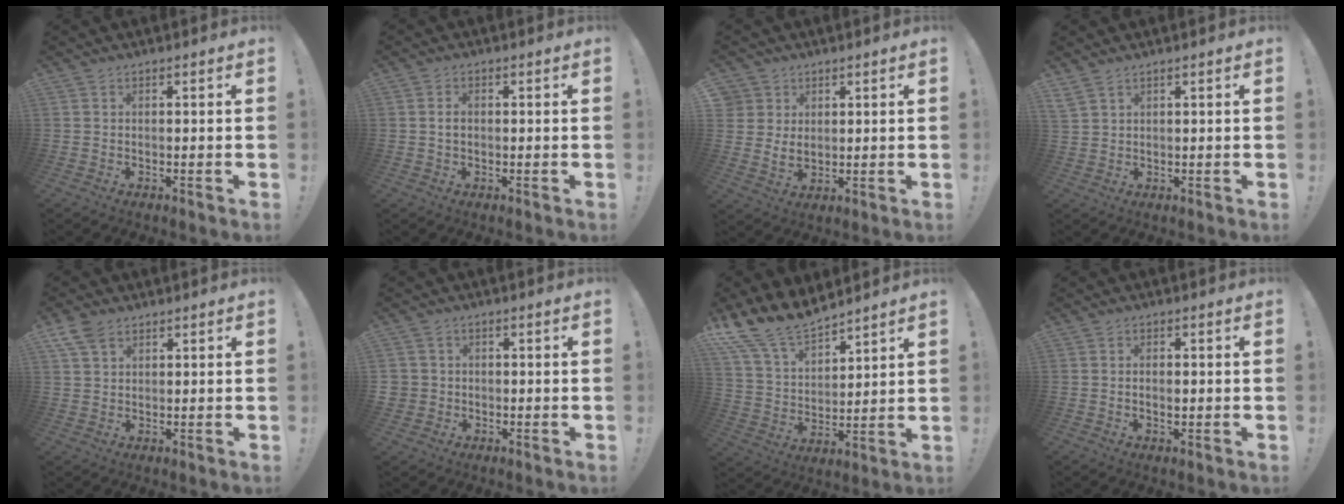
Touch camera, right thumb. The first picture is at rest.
{"total": 1.7, "force": [-0.2, 1.1, 1.3], "torque": [-0.024, 0.006, -0.004]}
{"total": 5.1, "force": [2.9, 4.0, 1.1], "torque": [-0.022, -0.019, 0.057]}
{"total": 3.2, "force": [2.5, 1.2, 1.7], "torque": [-0.034, -0.010, 0.050]}
{"total": 5.6, "force": [3.4, 3.2, 3.1], "torque": [-0.050, -0.010, 0.065]}
{"total": 3.1, "force": [-0.2, 3.0, 0.8], "torque": [-0.016, 0.005, -0.001]}
{"total": 14.7, "force": [12.8, 5.3, 4.9], "torque": [-0.125, -0.092, 0.242]}
{"total": 1.9, "force": [-0.3, 1.1, 1.5], "torque": [-0.018, 0.001, -0.008]}